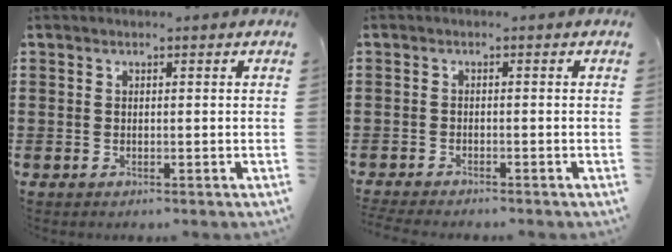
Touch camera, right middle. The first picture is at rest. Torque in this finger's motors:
{"motor_torque": [1.18, -0.31, 0.17, 0.10]}